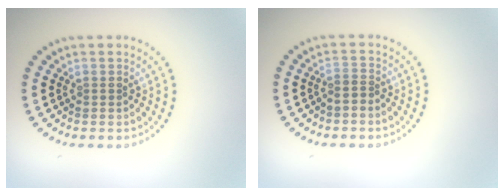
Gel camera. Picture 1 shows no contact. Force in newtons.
{"total": 0.8, "press": 0.6, "slide": 0.5}